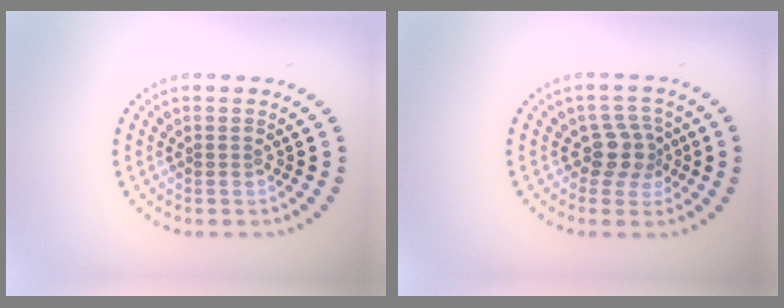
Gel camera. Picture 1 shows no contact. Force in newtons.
{"total": 2.7, "press": 2.2, "slide": 1.6}